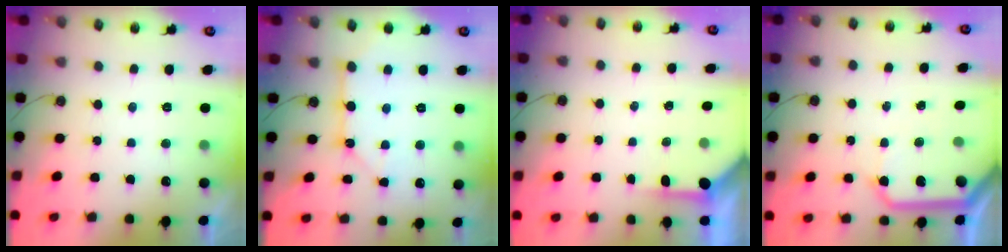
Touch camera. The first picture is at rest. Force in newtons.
{"total": 8.8, "press": 8.8, "slide": 0.8}
{"total": 3.8, "press": 3.8, "slide": 0.4}
{"total": 13.9, "press": 13.8, "slide": 1.3}